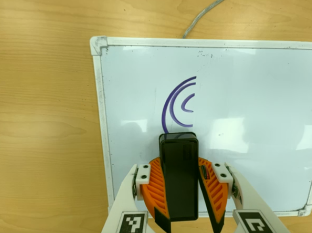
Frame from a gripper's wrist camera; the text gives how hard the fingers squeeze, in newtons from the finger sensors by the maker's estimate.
{"total": 11.3, "left": 11.2, "right": 11.4}